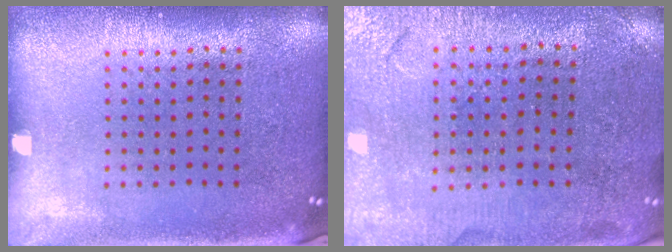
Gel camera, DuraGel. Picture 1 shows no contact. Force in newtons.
{"total": 1.0, "press": 0.9, "slide": 0.3}